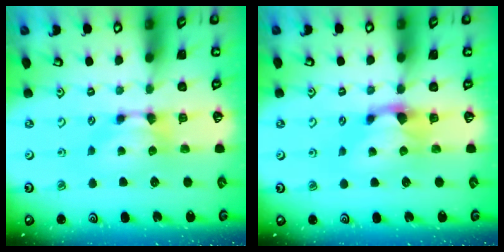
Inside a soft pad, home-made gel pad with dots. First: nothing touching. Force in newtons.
{"total": 1.1, "press": 0.1, "slide": 1.1}